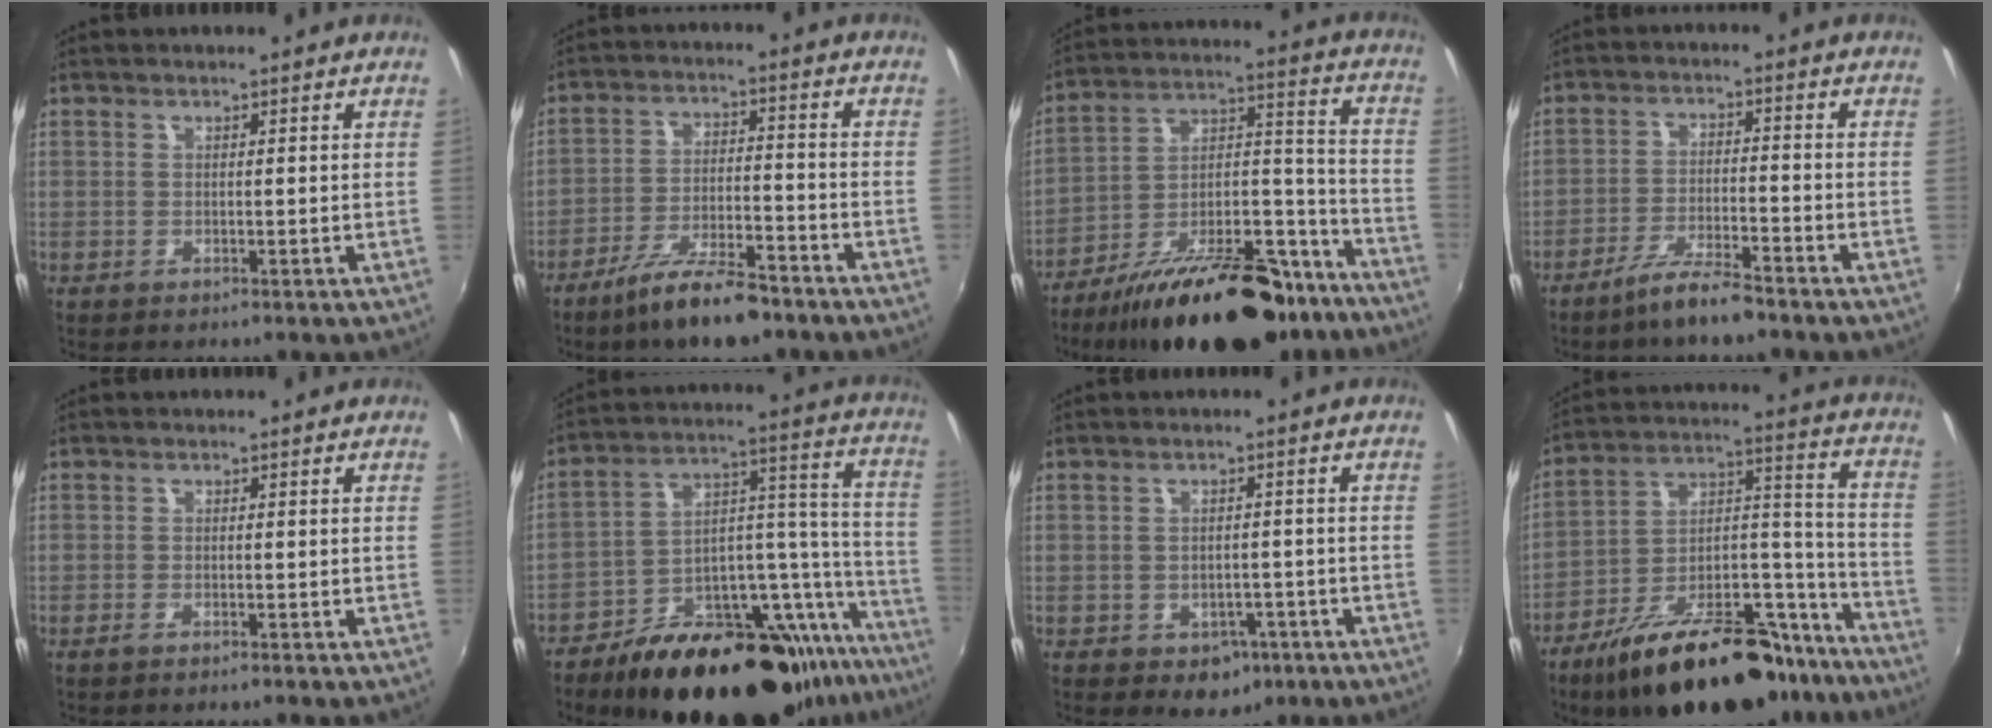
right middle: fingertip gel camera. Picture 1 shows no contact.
{"total": 10.9, "force": [-8.3, 2.8, 6.5], "torque": [-0.130, -0.006, -0.139]}
{"total": 28.0, "force": [-19.9, 10.6, 16.5], "torque": [-0.253, 0.016, -0.287]}
{"total": 6.5, "force": [-5.4, 0.7, 3.7], "torque": [-0.085, -0.002, -0.096]}
{"total": 1.3, "force": [-1.1, 0.1, 0.6], "torque": [-0.019, 0.000, -0.024]}
{"total": 32.5, "force": [-23.2, 10.5, 20.1], "torque": [-0.248, 0.020, -0.339]}
{"total": 5.0, "force": [-2.4, 3.9, 2.0], "torque": [-0.045, 0.004, -0.018]}
{"total": 28.8, "force": [-20.3, 11.3, 16.9], "torque": [-0.247, 0.027, -0.295]}